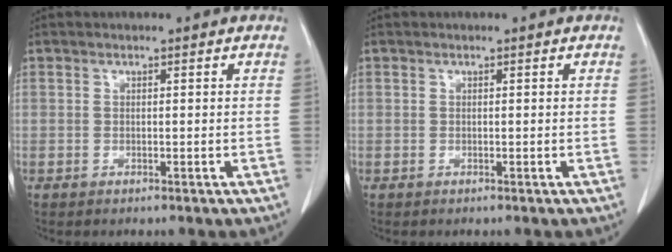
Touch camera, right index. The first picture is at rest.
{"total": 0.0}